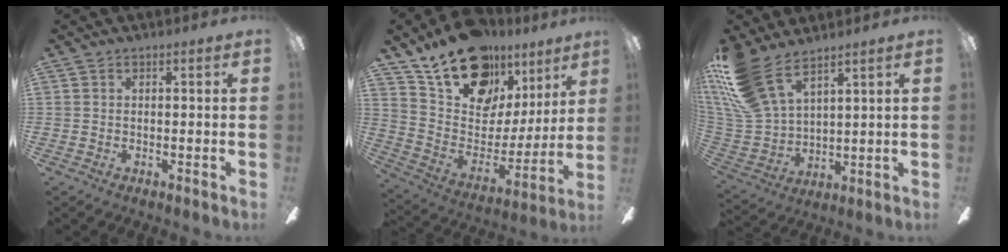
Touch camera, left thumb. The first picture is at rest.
{"total": 21.0, "force": [15.5, 11.2, 8.6], "torque": [-0.155, -0.100, 0.283]}
{"total": 15.7, "force": [11.1, 6.7, 8.9], "torque": [-0.219, -0.052, 0.211]}